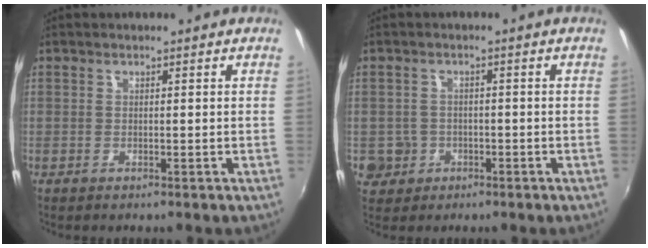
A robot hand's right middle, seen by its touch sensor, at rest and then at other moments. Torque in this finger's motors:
{"motor_torque": [0.26, -0.47, 0.02, 0.00]}